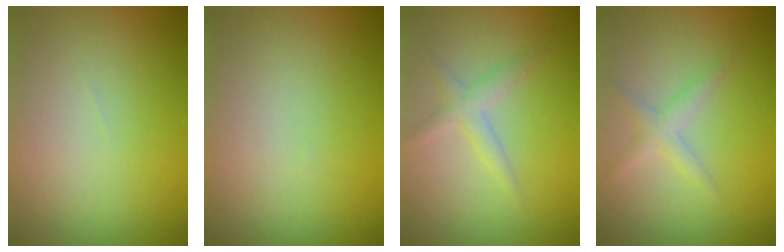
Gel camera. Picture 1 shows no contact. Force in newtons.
{"total": 0.0}
{"total": 1.8, "press": 1.8, "slide": 0.0}
{"total": 1.7, "press": 1.7, "slide": 0.1}